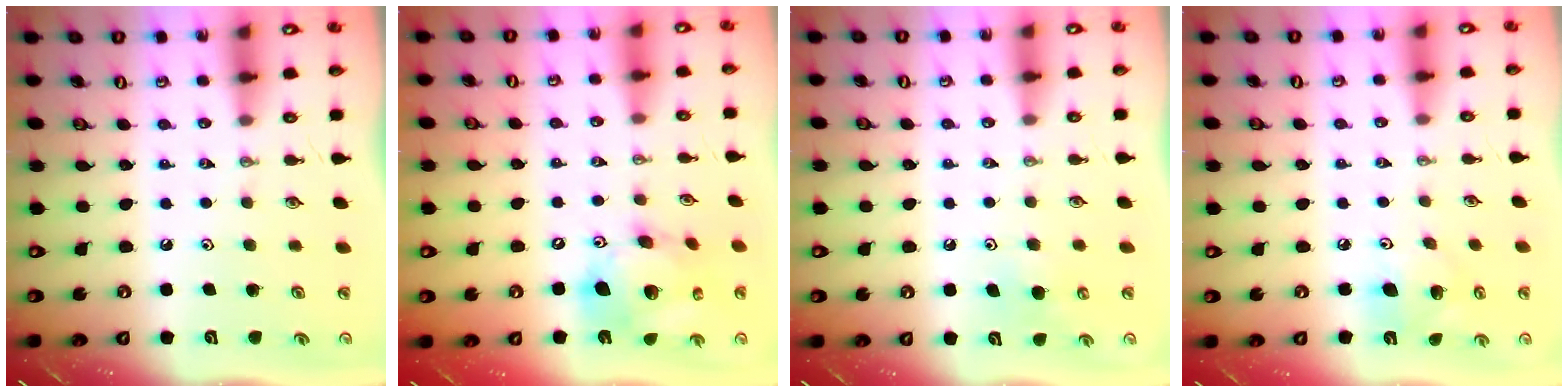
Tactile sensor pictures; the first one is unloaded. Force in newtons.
{"total": 16.6, "press": 16.4, "slide": 2.6}
{"total": 5.7, "press": 5.7, "slide": 0.6}
{"total": 9.8, "press": 9.8, "slide": 1.3}